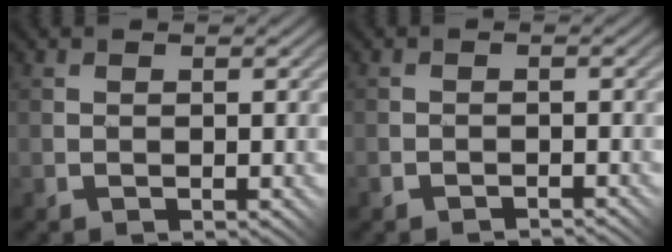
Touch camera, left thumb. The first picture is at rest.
{"total": 1.2, "force": [-0.8, -0.5, -0.8], "torque": [0.015, 0.010, -0.023]}